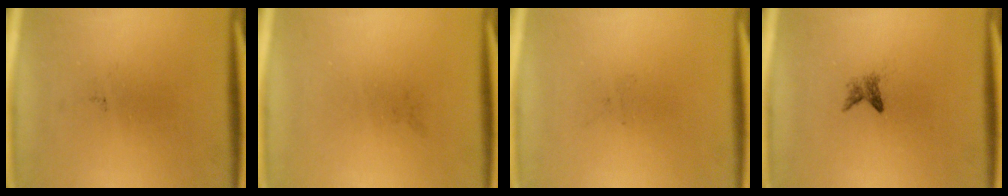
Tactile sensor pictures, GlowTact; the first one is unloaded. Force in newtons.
{"total": 0.0}
{"total": 0.0}
{"total": 1.4}